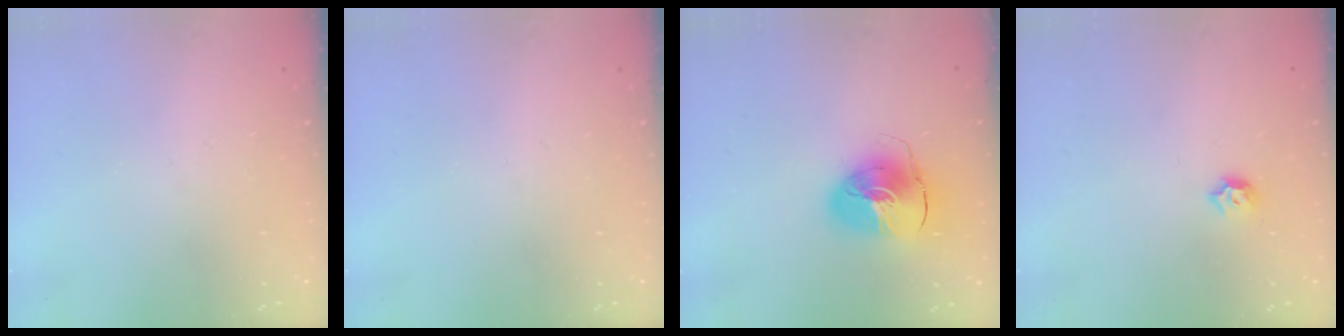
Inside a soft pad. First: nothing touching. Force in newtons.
{"total": 0.0}
{"total": 11.2, "press": 11.0, "slide": 1.7}
{"total": 4.0, "press": 3.9, "slide": 0.8}